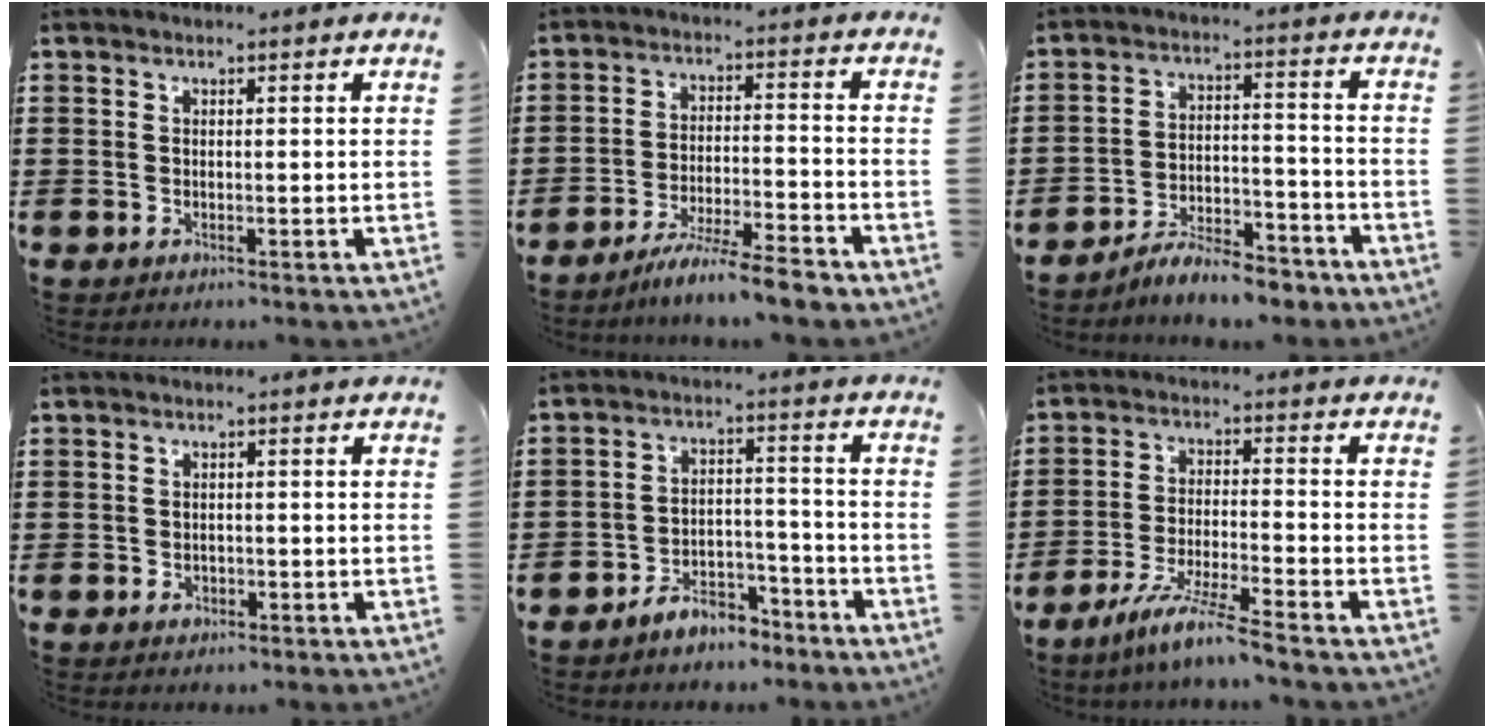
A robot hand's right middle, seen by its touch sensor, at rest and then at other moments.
{"total": 7.0, "force": [-6.3, -0.3, 2.9], "torque": [-0.054, -0.010, -0.121]}
{"total": 6.8, "force": [-6.4, 1.1, 2.0], "torque": [-0.032, 0.013, -0.123]}
{"total": 1.2, "force": [-0.5, 0.9, 0.5], "torque": [-0.012, 0.001, -0.012]}
{"total": 5.5, "force": [-5.2, 1.7, 0.9], "torque": [-0.013, 0.018, -0.103]}
{"total": 7.1, "force": [-6.1, -0.6, 3.5], "torque": [-0.079, -0.019, -0.121]}